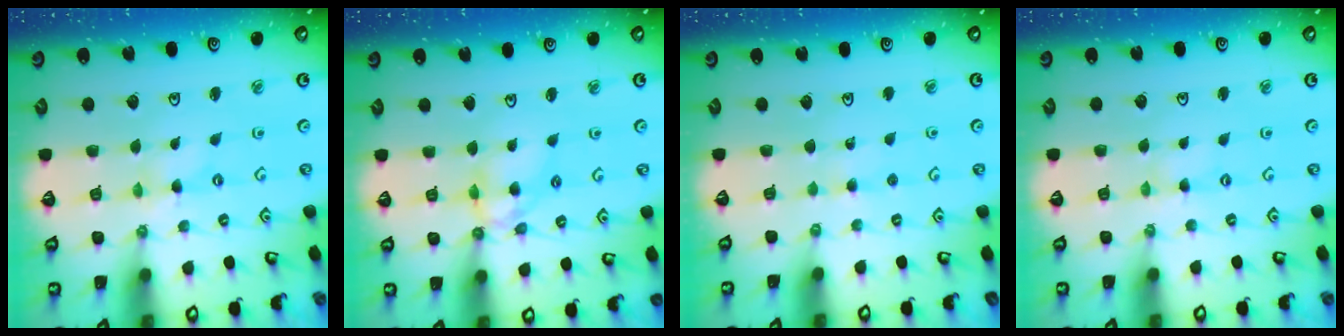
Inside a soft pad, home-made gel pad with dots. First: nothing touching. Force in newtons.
{"total": 9.7, "press": 9.7, "slide": 0.8}
{"total": 2.5, "press": 2.5, "slide": 0.3}
{"total": 0.0}